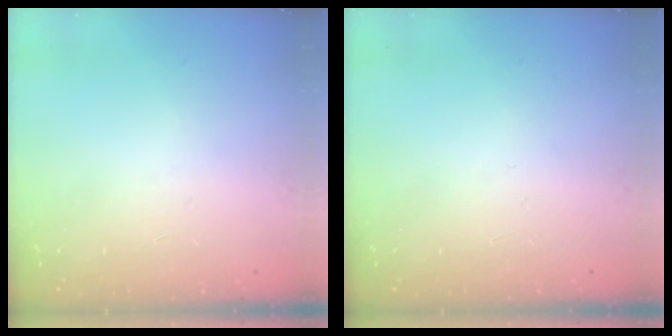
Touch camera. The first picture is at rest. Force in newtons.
{"total": 0.0}